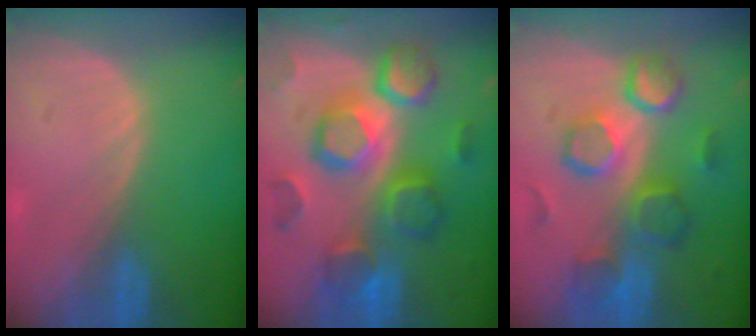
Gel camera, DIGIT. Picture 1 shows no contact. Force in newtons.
{"total": 12.3, "press": 12.3, "slide": 1.0}
{"total": 10.0, "press": 9.3, "slide": 3.6}